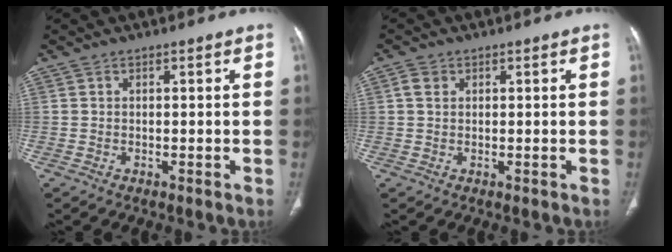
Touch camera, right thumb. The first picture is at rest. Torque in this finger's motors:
{"motor_torque": [-0.07, 0.02, -0.05, 0.04, 0.01]}